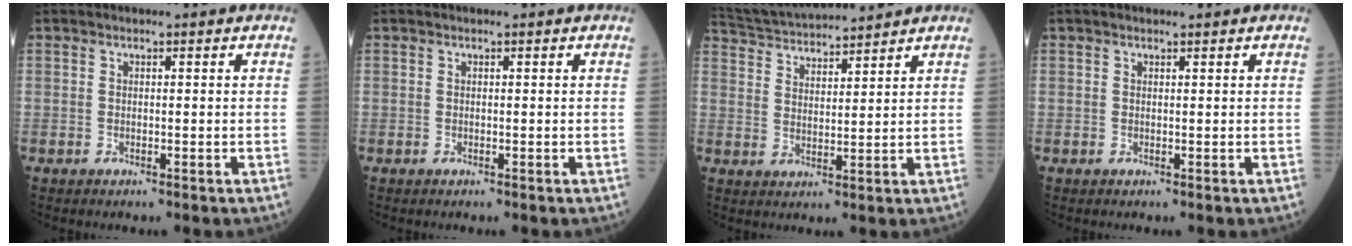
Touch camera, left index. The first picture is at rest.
{"total": 0.0}
{"total": 11.6, "force": [11.1, 0.9, 3.4], "torque": [-0.077, 0.024, 0.192]}
{"total": 0.6, "force": [0.5, 0.2, 0.3], "torque": [-0.008, 0.005, 0.006]}